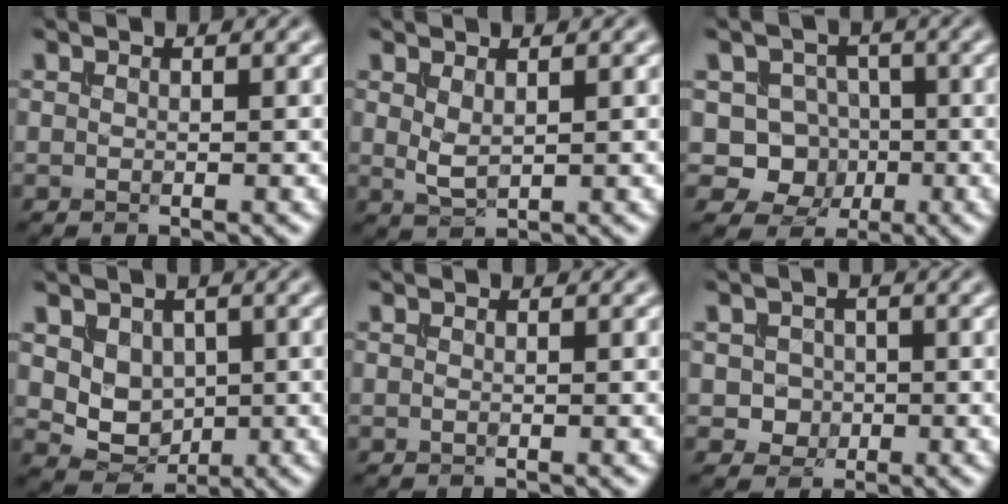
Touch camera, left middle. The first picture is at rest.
{"total": 1.7, "force": [0.6, 0.8, 1.4], "torque": [-0.035, -0.002, 0.017]}
{"total": 4.9, "force": [-0.7, 4.6, 1.5], "torque": [0.002, 0.007, -0.035]}
{"total": 3.9, "force": [0.8, 3.1, 2.1], "torque": [-0.045, -0.012, 0.020]}
{"total": 0.0}
{"total": 1.9, "force": [-0.4, 1.7, 0.6], "torque": [-0.003, -0.002, -0.007]}